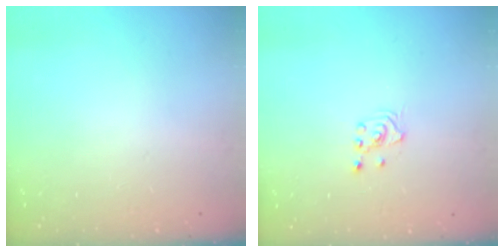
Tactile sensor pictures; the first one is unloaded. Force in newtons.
{"total": 2.1, "press": 2.1, "slide": 0.1}